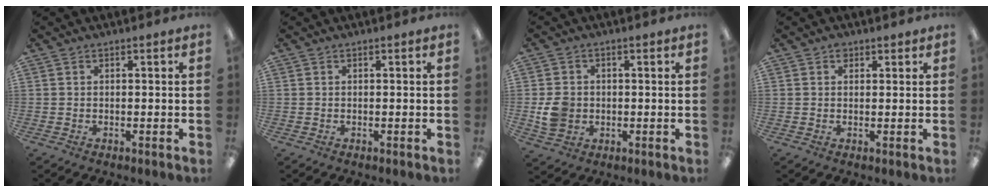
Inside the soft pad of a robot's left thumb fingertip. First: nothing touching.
{"total": 0.0}
{"total": 6.3, "force": [-0.6, 5.5, 3.0], "torque": [-0.037, 0.005, -0.009]}
{"total": 1.6, "force": [1.0, 1.1, 0.6], "torque": [-0.004, -0.002, 0.017]}